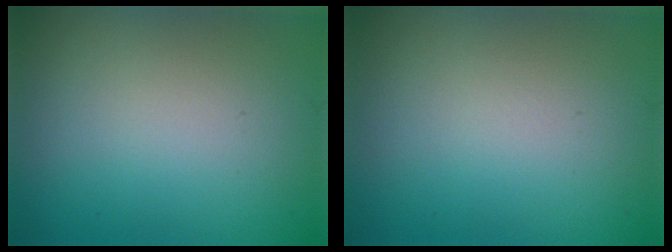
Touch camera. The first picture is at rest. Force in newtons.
{"total": 0.0}